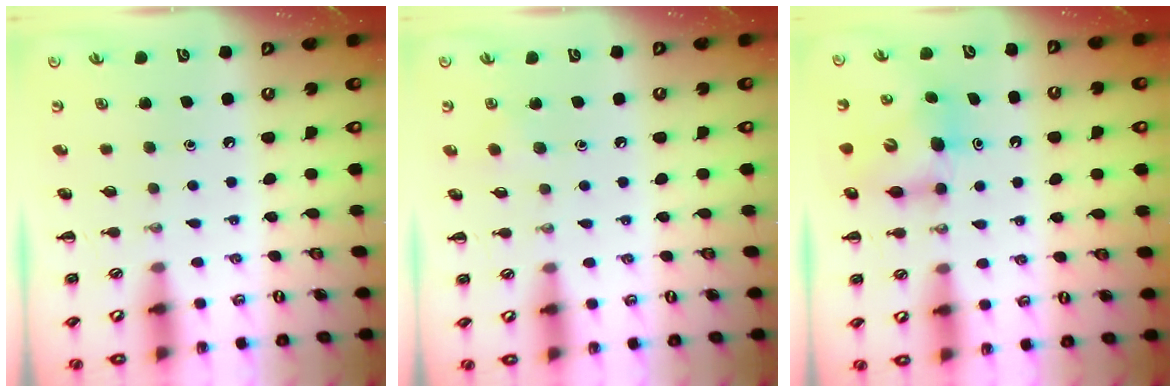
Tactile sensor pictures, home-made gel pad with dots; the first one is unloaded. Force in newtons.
{"total": 5.0, "press": 4.9, "slide": 1.1}
{"total": 7.0, "press": 7.0, "slide": 0.3}